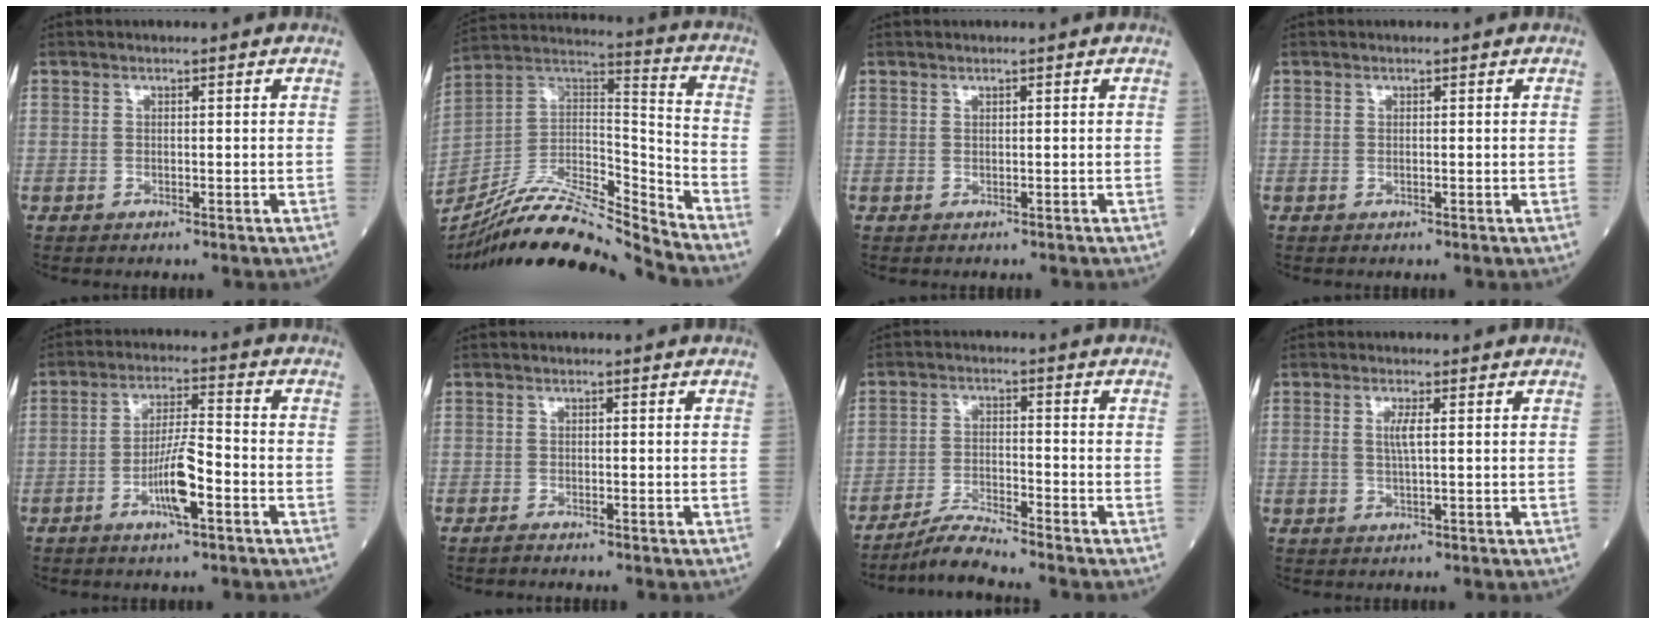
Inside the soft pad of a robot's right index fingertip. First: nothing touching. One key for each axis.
{"total": 20.0, "fx": -18.7, "fy": 0.2, "fz": 7.0, "tx": -0.139, "ty": 0.023, "tz": -0.336}
{"total": 0.0}
{"total": 0.0}
{"total": 7.3, "fx": -3.0, "fy": 0.8, "fz": 6.6, "tx": -0.127, "ty": 0.003, "tz": -0.056}
{"total": 0.8, "fx": -0.8, "fy": -0.1, "fz": 0.1, "tx": -0.008, "ty": -0.002, "tz": -0.017}
{"total": 5.2, "fx": -4.9, "fy": -1.0, "fz": 1.5, "tx": -0.031, "ty": -0.019, "tz": -0.095}
{"total": 2.4, "fx": 0.3, "fy": 0.2, "fz": 2.3, "tx": -0.051, "ty": -0.001, "tz": 0.005}